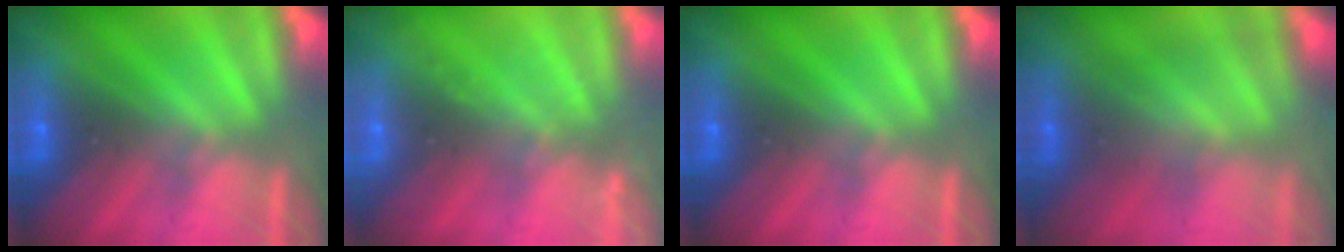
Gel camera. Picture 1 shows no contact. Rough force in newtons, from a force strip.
{"total": 2.2}
{"total": 0.0}
{"total": 3.3}